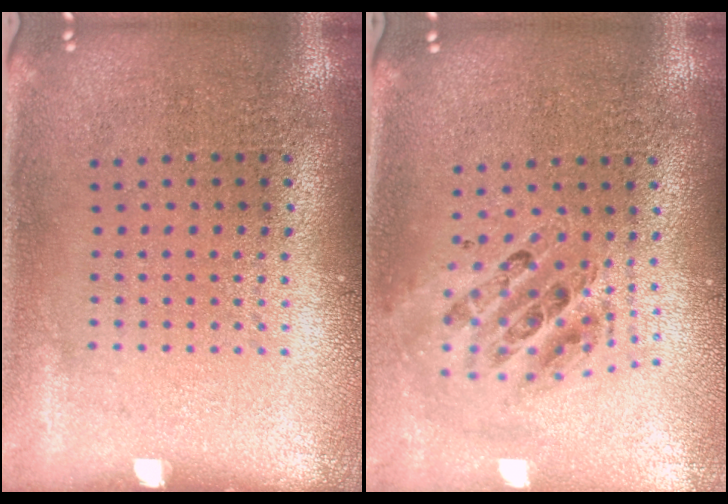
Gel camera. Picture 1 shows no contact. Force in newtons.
{"total": 0.9, "press": 0.9, "slide": 0.1}